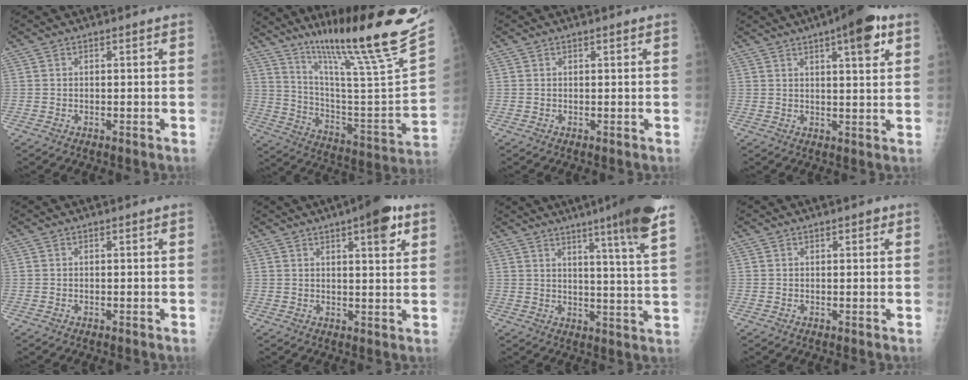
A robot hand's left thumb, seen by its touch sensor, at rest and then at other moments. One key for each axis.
{"total": 31.4, "fx": 23.0, "fy": 2.5, "fz": 21.3, "tx": -0.324, "ty": -0.119, "tz": 0.353}
{"total": 0.9, "fx": 0.6, "fy": 0.3, "fz": 0.6, "tx": -0.007, "ty": -0.002, "tz": 0.009}
{"total": 10.5, "fx": 5.6, "fy": 2.8, "fz": 8.5, "tx": -0.104, "ty": -0.015, "tz": 0.072}
{"total": 0.0}
{"total": 8.8, "fx": 4.8, "fy": 2.5, "fz": 7.0, "tx": -0.079, "ty": -0.017, "tz": 0.061}
{"total": 15.9, "fx": 10.5, "fy": 0.3, "fz": 12.0, "tx": -0.156, "ty": -0.047, "tz": 0.129}
{"total": 1.8, "fx": 1.1, "fy": 0.7, "fz": 1.2, "tx": -0.008, "ty": -0.002, "tz": 0.012}